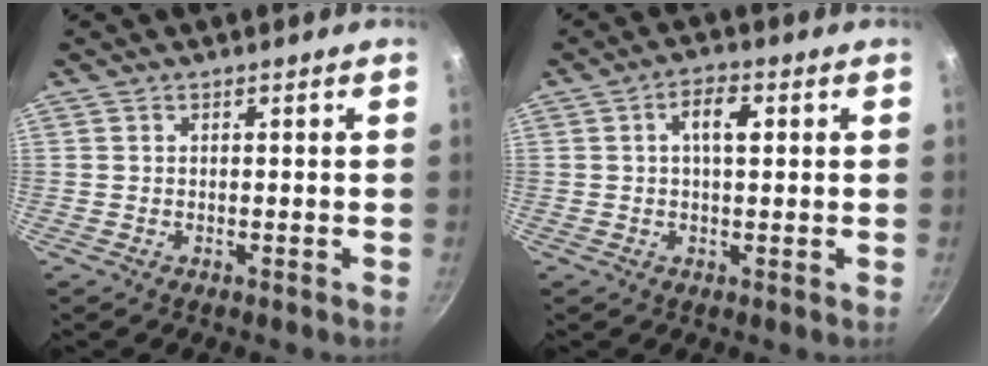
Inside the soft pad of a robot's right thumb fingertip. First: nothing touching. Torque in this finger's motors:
{"motor_torque": [0.23, 1.00, 0.85, 0.29, 0.03]}